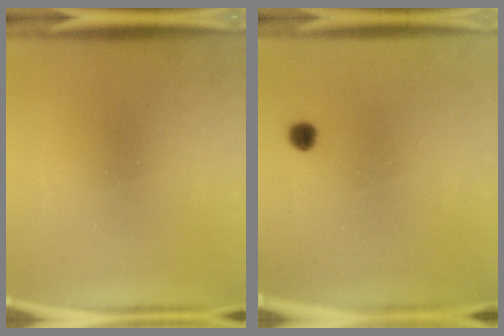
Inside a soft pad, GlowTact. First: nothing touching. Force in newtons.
{"total": 1.8}